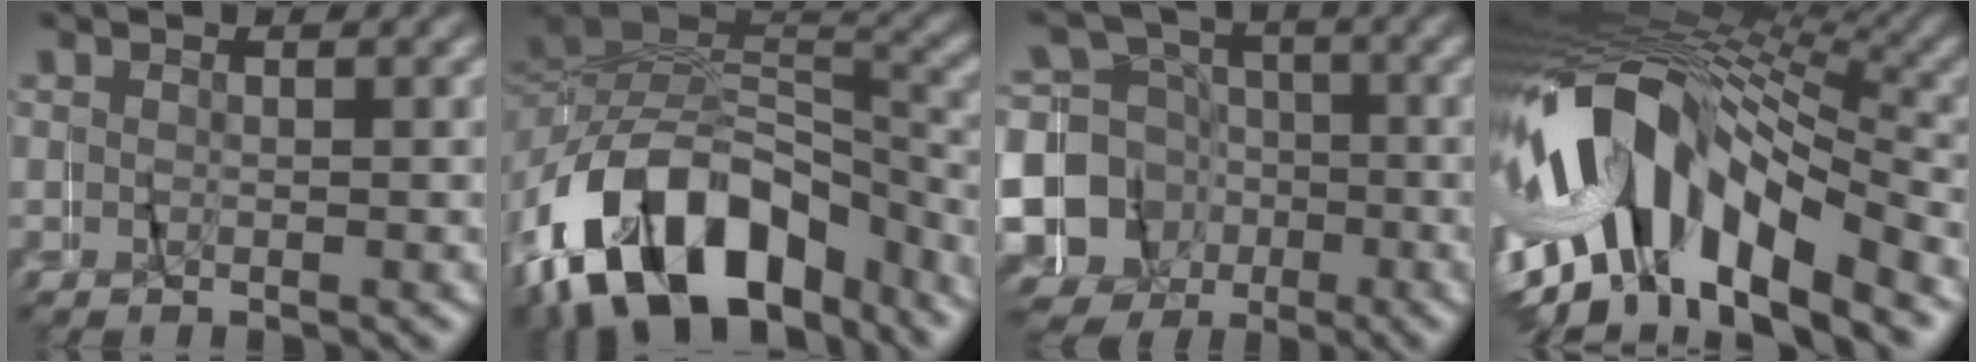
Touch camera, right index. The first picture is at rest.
{"total": 14.4, "force": [-6.2, 9.3, 9.0], "torque": [-0.188, -0.033, -0.083]}
{"total": 14.2, "force": [-4.1, 13.1, 3.8], "torque": [-0.104, -0.056, -0.070]}
{"total": 17.9, "force": [-2.4, 12.5, 12.7], "torque": [-0.248, 0.015, -0.048]}